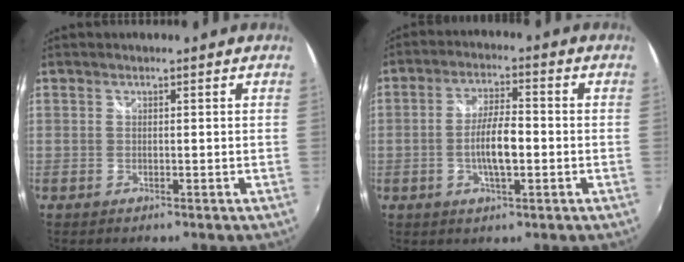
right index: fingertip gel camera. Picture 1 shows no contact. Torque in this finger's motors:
{"motor_torque": [0.57, -0.08, 0.33, 0.10]}